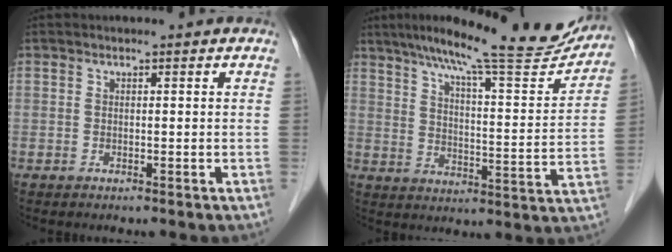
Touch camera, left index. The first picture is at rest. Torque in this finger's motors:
{"motor_torque": [0.12, -0.25, 0.29, 0.11]}